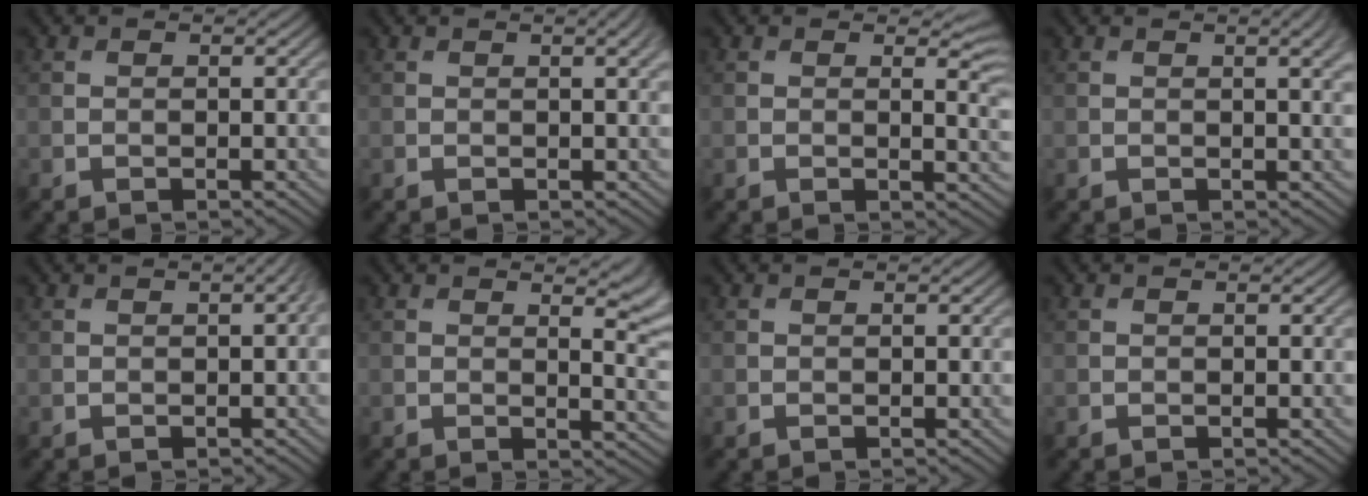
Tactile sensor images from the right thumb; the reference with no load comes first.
{"total": 2.4, "force": [1.0, 0.5, 2.1], "torque": [-0.025, 0.003, 0.013]}
{"total": 3.4, "force": [1.2, 1.1, 3.0], "torque": [-0.041, -0.005, 0.019]}
{"total": 3.1, "force": [1.1, 0.7, 2.8], "torque": [-0.035, 0.003, 0.016]}
{"total": 1.5, "force": [0.3, 0.3, 1.5], "torque": [-0.019, 0.007, 0.004]}
{"total": 5.5, "force": [2.3, 1.9, 4.6], "torque": [-0.053, 0.000, 0.038]}
{"total": 0.0}
{"total": 0.0}